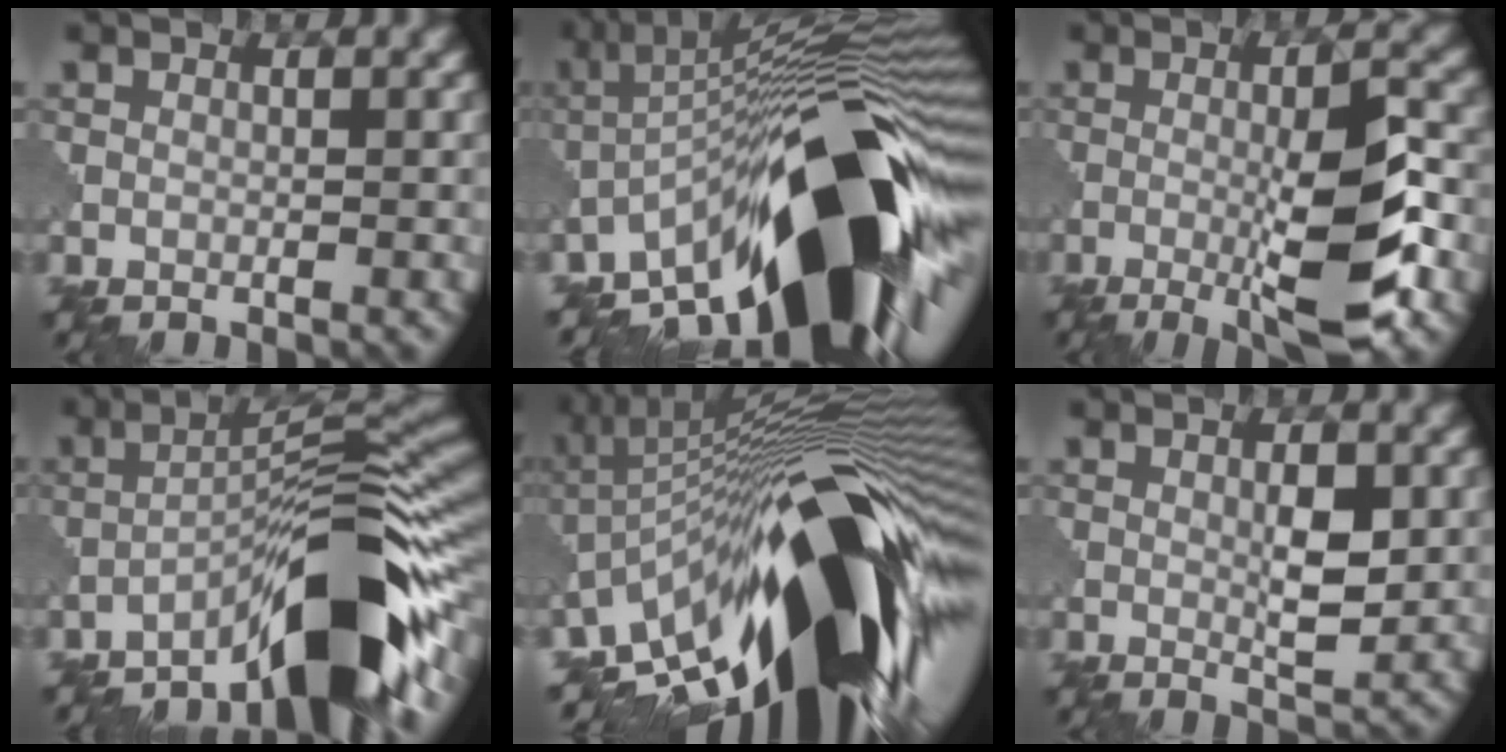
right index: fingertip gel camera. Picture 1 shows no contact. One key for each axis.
{"total": 17.3, "fx": -7.4, "fy": 5.0, "fz": 14.8, "tx": -0.204, "ty": 0.030, "tz": -0.146}
{"total": 8.4, "fx": -2.0, "fy": 1.7, "fz": 8.0, "tx": -0.123, "ty": 0.002, "tz": -0.034}
{"total": 11.0, "fx": -6.8, "fy": 1.9, "fz": 8.4, "tx": -0.111, "ty": 0.021, "tz": -0.117}
{"total": 19.4, "fx": -5.6, "fy": 6.3, "fz": 17.4, "tx": -0.256, "ty": 0.025, "tz": -0.123}
{"total": 3.0, "fx": 0.8, "fy": 0.7, "fz": 2.8, "tx": -0.049, "ty": -0.007, "tz": 0.019}